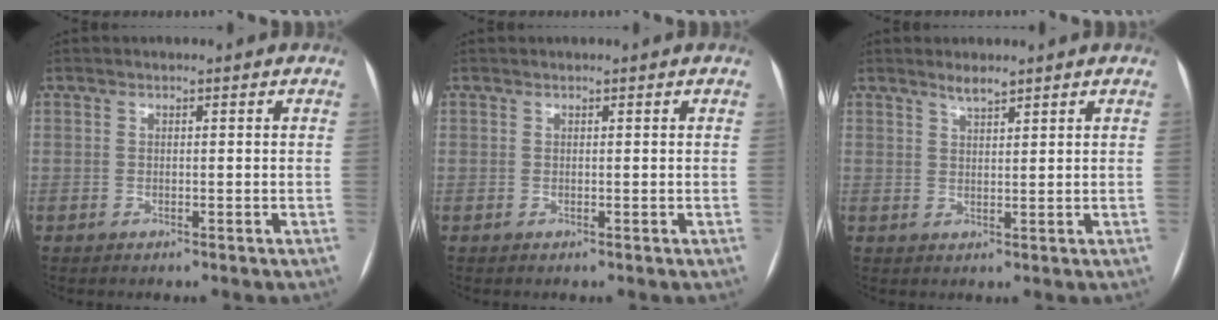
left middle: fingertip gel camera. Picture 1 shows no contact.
{"total": 2.1, "force": [-0.7, -1.7, -1.1], "torque": [0.024, -0.007, -0.009]}
{"total": 2.0, "force": [1.8, 0.2, 0.9], "torque": [-0.021, 0.001, 0.035]}